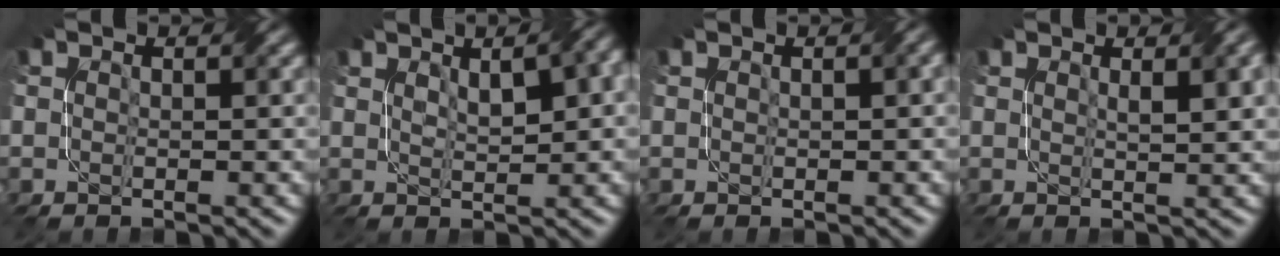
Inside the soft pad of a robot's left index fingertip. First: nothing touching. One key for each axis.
{"total": 6.2, "fx": 2.3, "fy": 2.3, "fz": 5.3, "tx": -0.061, "ty": 0.021, "tz": 0.026}
{"total": 1.3, "fx": 0.4, "fy": 0.2, "fz": 1.2, "tx": -0.017, "ty": 0.002, "tz": 0.006}
{"total": 3.3, "fx": 1.2, "fy": 1.0, "fz": 2.9, "tx": -0.028, "ty": 0.003, "tz": 0.018}